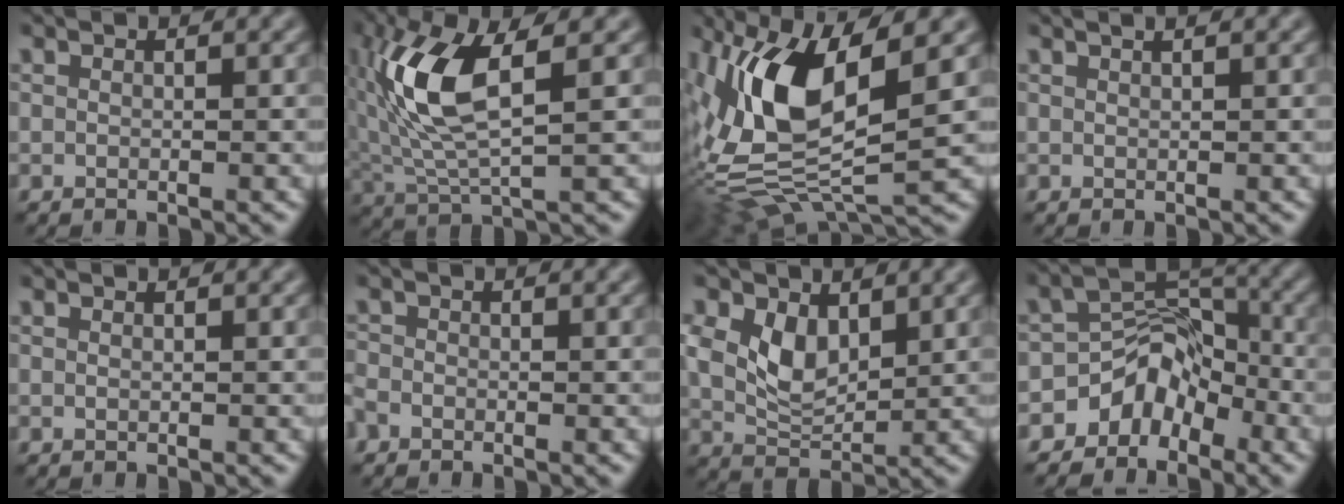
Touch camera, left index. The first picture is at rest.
{"total": 8.5, "force": [2.1, 3.2, 7.6], "torque": [-0.172, 0.004, 0.038]}
{"total": 12.1, "force": [2.4, 4.8, 10.9], "torque": [-0.227, -0.001, 0.049]}
{"total": 0.9, "force": [0.6, 0.2, 0.6], "torque": [-0.003, -0.002, 0.003]}
{"total": 0.0}
{"total": 1.2, "force": [-0.9, 0.7, 0.2], "torque": [-0.003, 0.002, -0.025]}
{"total": 5.5, "force": [1.6, 3.5, 3.9], "torque": [-0.089, -0.004, 0.032]}
{"total": 4.7, "force": [-3.0, 3.1, 1.9], "torque": [-0.007, 0.009, -0.058]}